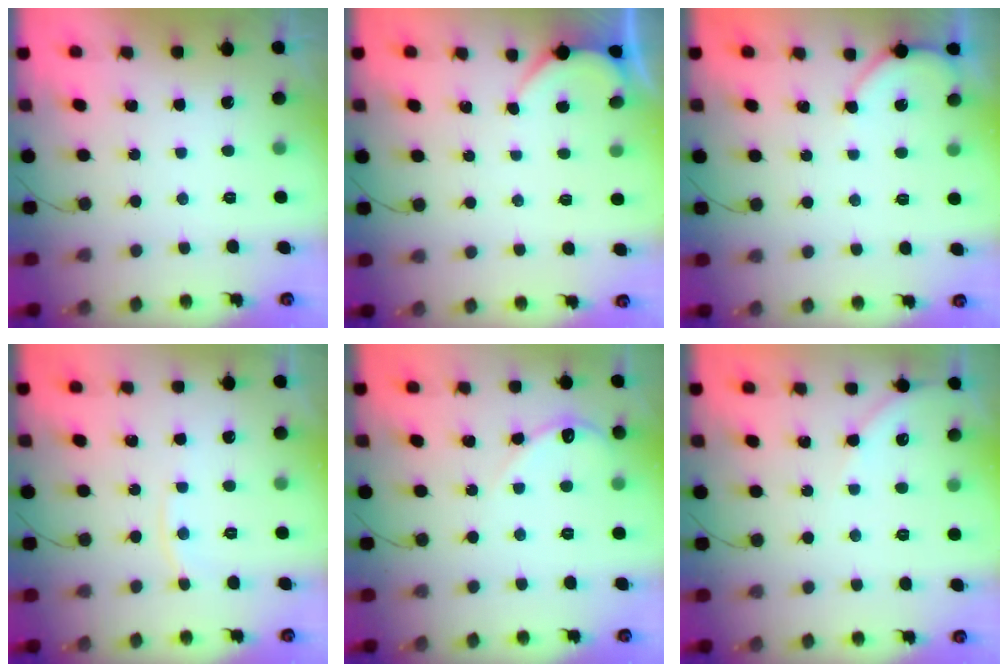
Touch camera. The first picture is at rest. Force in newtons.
{"total": 2.1, "press": 2.1, "slide": 0.3}
{"total": 2.9, "press": 2.9, "slide": 0.3}
{"total": 4.6, "press": 4.6, "slide": 0.2}
{"total": 5.2, "press": 5.2, "slide": 0.7}
{"total": 4.8, "press": 4.7, "slide": 0.7}